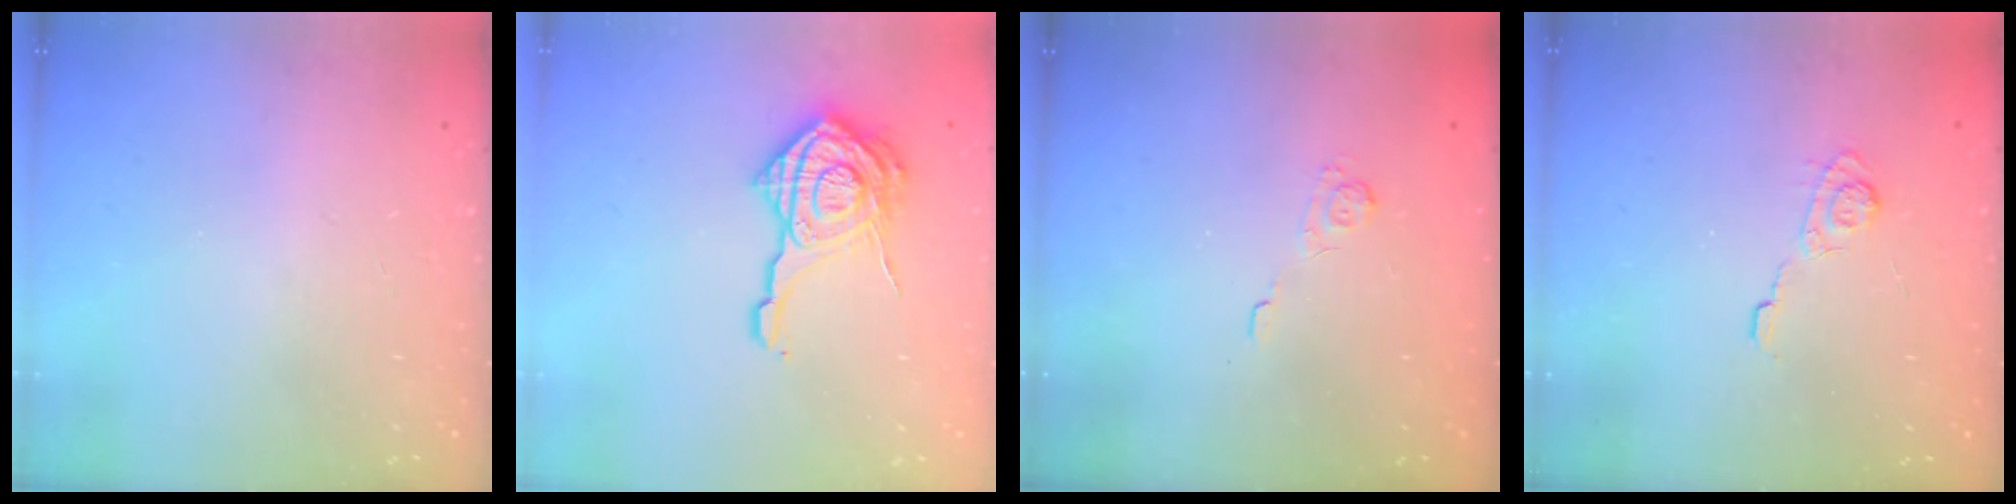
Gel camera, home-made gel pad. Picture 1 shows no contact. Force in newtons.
{"total": 17.6, "press": 17.6, "slide": 1.2}
{"total": 2.2, "press": 1.7, "slide": 1.4}
{"total": 4.2, "press": 3.8, "slide": 1.6}